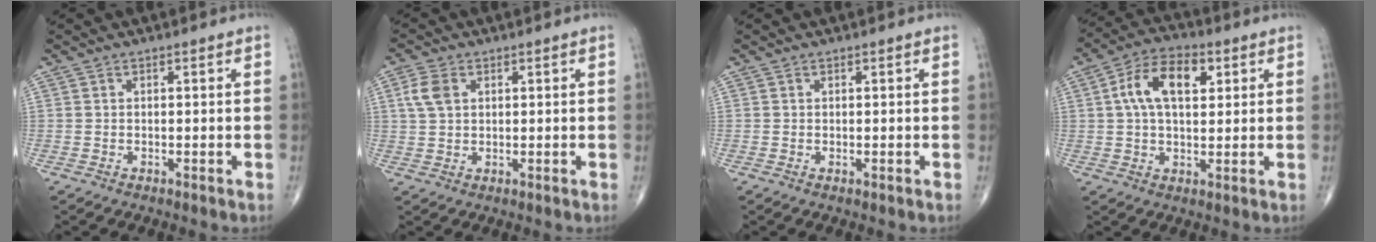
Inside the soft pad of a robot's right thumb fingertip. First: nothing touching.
{"total": 4.7, "force": [1.5, 3.2, 3.1], "torque": [-0.065, 0.005, 0.029]}
{"total": 0.0}
{"total": 11.1, "force": [3.0, 6.2, 8.8], "torque": [-0.144, 0.015, 0.045]}